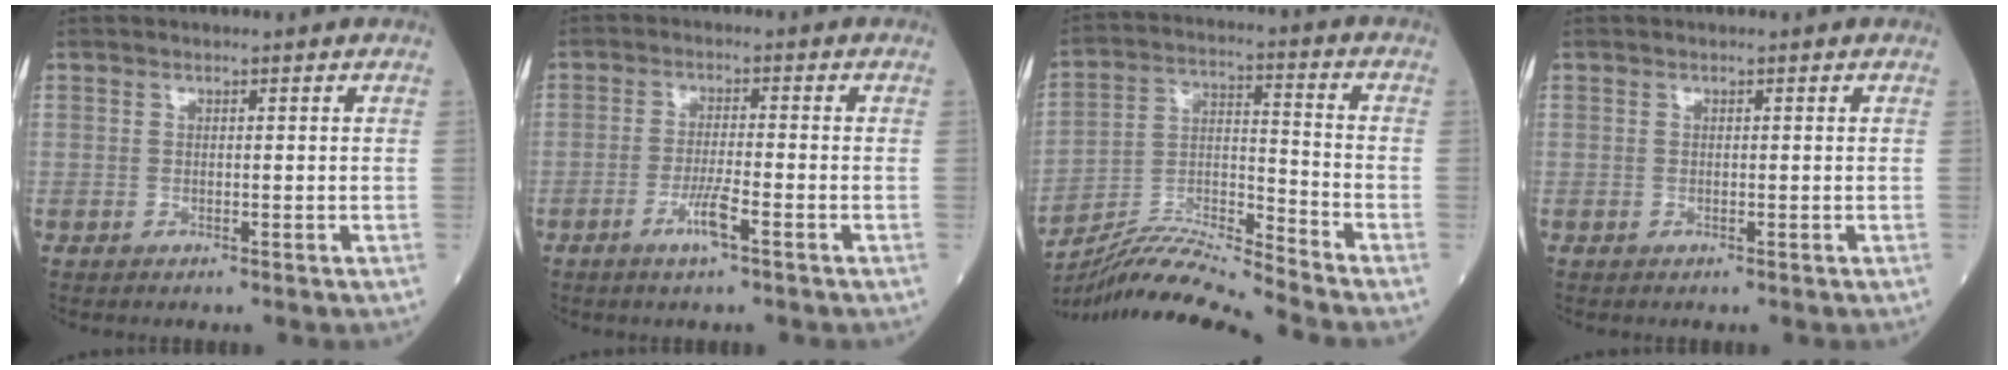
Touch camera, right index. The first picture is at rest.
{"total": 4.2, "force": [-2.2, 0.1, 3.6], "torque": [-0.072, -0.006, -0.043]}
{"total": 11.6, "force": [-11.0, -2.6, 2.3], "torque": [-0.053, 0.009, -0.205]}
{"total": 0.0}